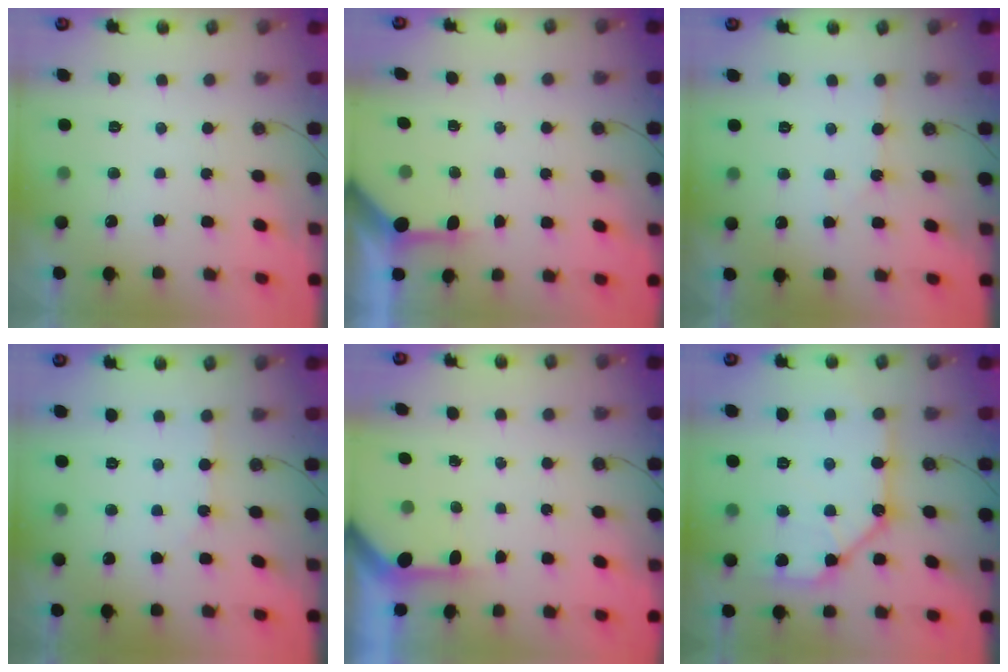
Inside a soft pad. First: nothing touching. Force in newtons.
{"total": 3.8, "press": 3.8, "slide": 0.4}
{"total": 2.6, "press": 2.5, "slide": 0.5}
{"total": 2.2, "press": 2.2, "slide": 0.4}
{"total": 3.1, "press": 3.1, "slide": 0.3}
{"total": 14.6, "press": 14.5, "slide": 1.1}